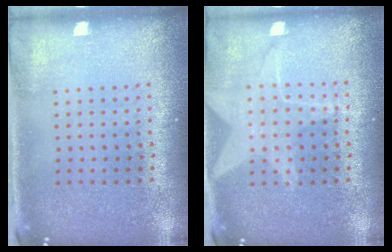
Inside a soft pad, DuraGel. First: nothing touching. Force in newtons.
{"total": 1.4, "press": 1.3, "slide": 0.4}